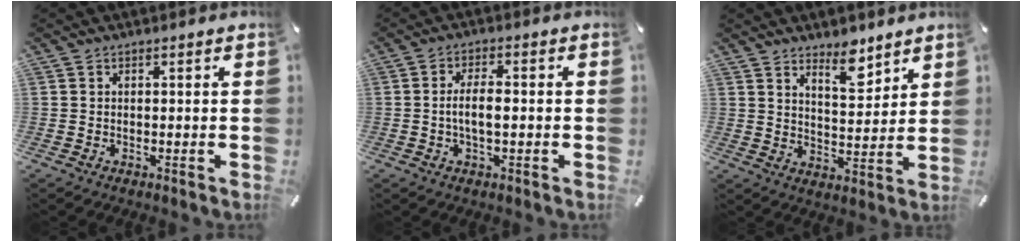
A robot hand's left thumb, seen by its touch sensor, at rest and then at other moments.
{"total": 5.2, "force": [-0.7, 2.0, 4.8], "torque": [-0.093, 0.006, -0.014]}
{"total": 7.7, "force": [6.5, 2.9, 2.9], "torque": [-0.030, -0.051, 0.112]}